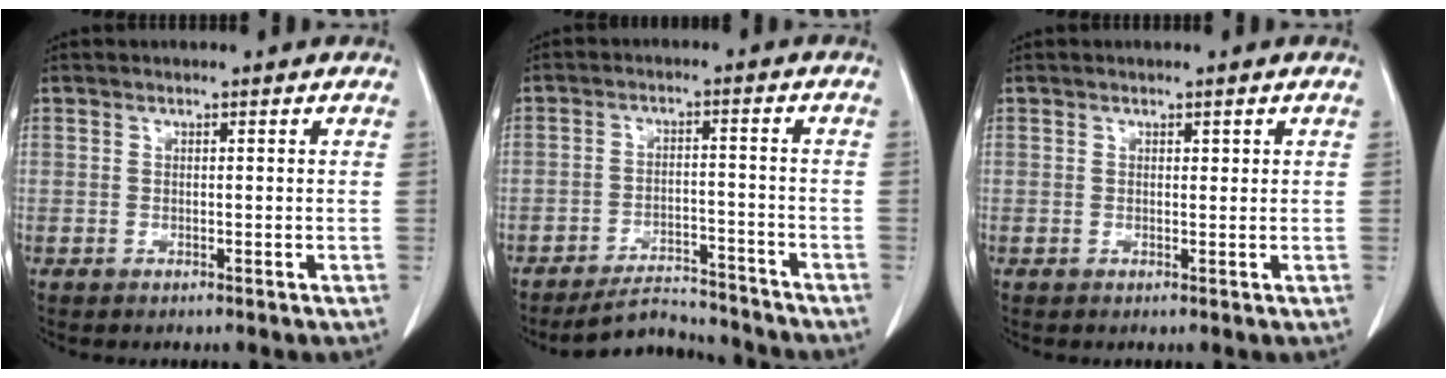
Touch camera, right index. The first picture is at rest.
{"total": 7.0, "force": [-6.9, 1.3, 0.2], "torque": [0.000, 0.011, -0.113]}
{"total": 0.6, "force": [0.3, 0.4, 0.3], "torque": [0.000, -0.001, 0.003]}